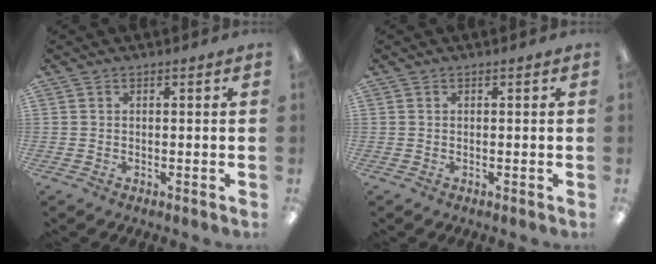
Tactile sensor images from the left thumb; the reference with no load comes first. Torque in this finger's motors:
{"motor_torque": [-0.07, 0.08, 0.06, 0.12, 0.00]}